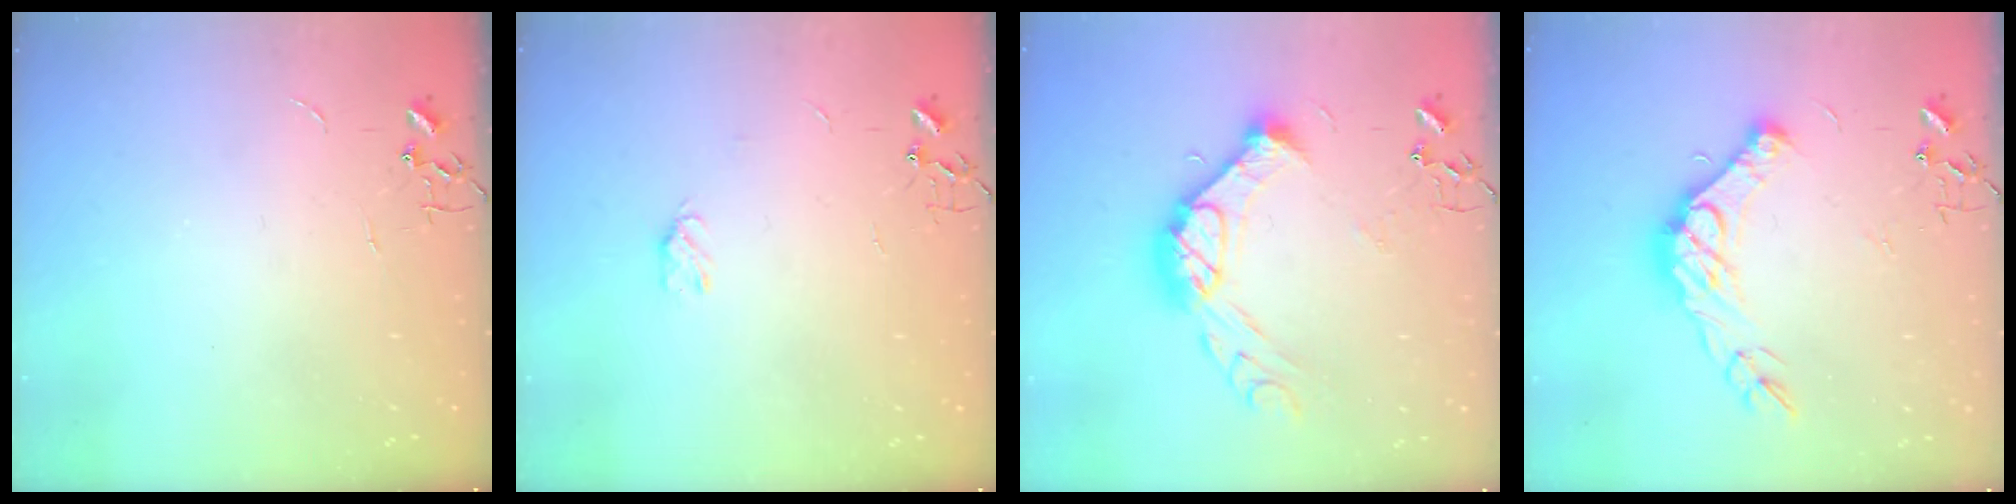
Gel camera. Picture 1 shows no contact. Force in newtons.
{"total": 2.5, "press": 2.5, "slide": 0.5}
{"total": 17.4, "press": 17.3, "slide": 1.6}
{"total": 15.0, "press": 14.9, "slide": 1.7}